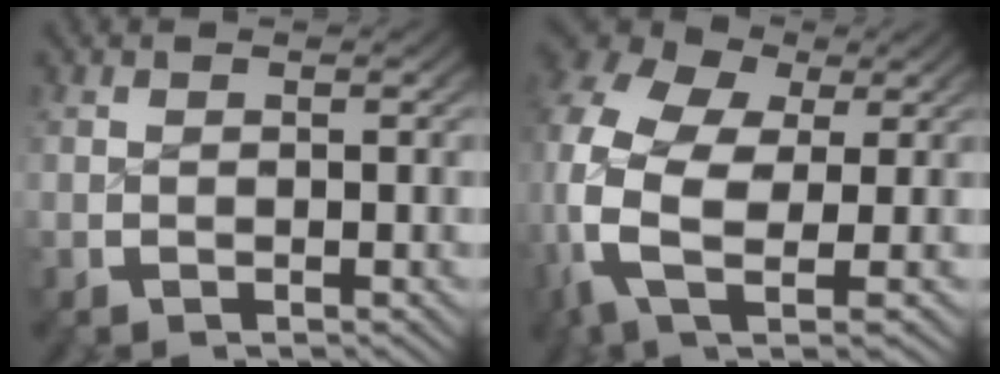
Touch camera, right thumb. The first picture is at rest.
{"total": 12.8, "force": [1.2, 8.5, 9.4], "torque": [-0.216, -0.034, 0.020]}